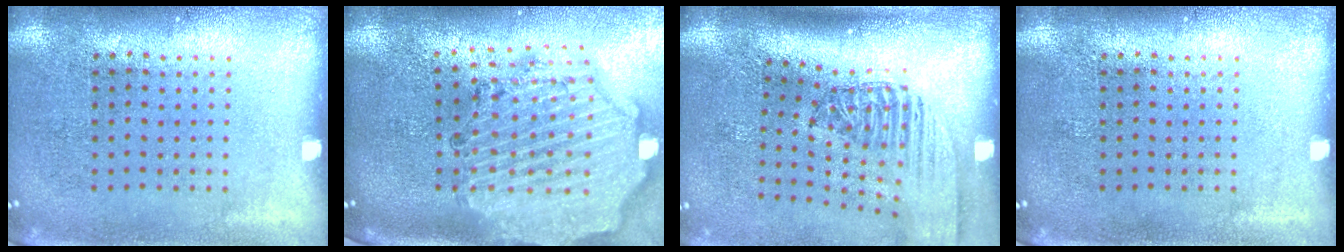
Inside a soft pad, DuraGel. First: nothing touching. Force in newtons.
{"total": 2.9, "press": 2.6, "slide": 1.2}
{"total": 2.4, "press": 1.8, "slide": 1.7}
{"total": 0.0}